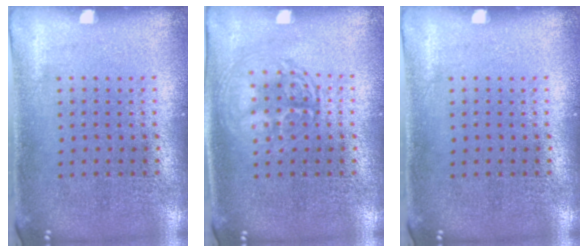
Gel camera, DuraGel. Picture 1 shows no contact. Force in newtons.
{"total": 1.4, "press": 1.4, "slide": 0.1}
{"total": 0.0}